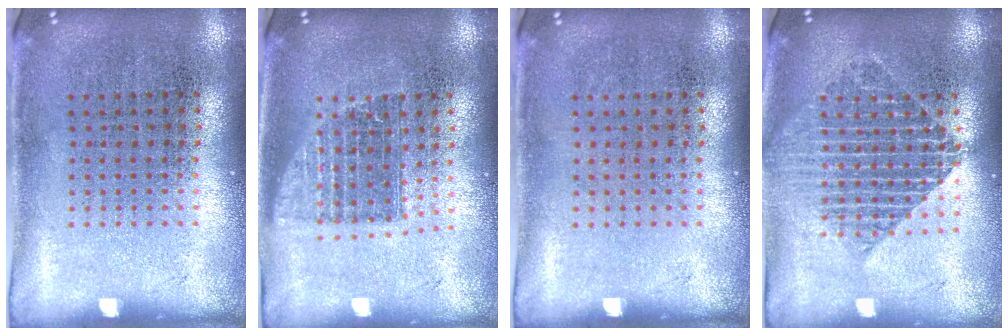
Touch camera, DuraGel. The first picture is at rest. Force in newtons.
{"total": 1.3, "press": 1.1, "slide": 0.7}
{"total": 0.0}
{"total": 1.9, "press": 1.5, "slide": 1.1}